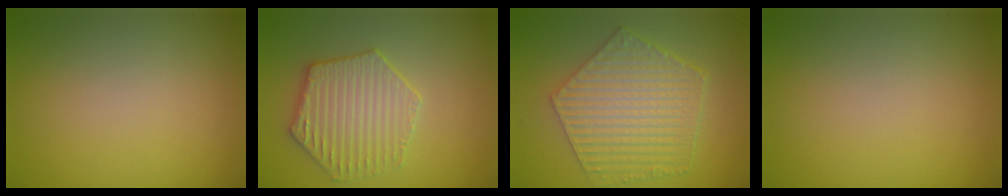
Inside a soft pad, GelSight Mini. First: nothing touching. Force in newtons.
{"total": 4.1, "press": 3.9, "slide": 1.0}
{"total": 6.3, "press": 4.8, "slide": 4.1}
{"total": 0.0}